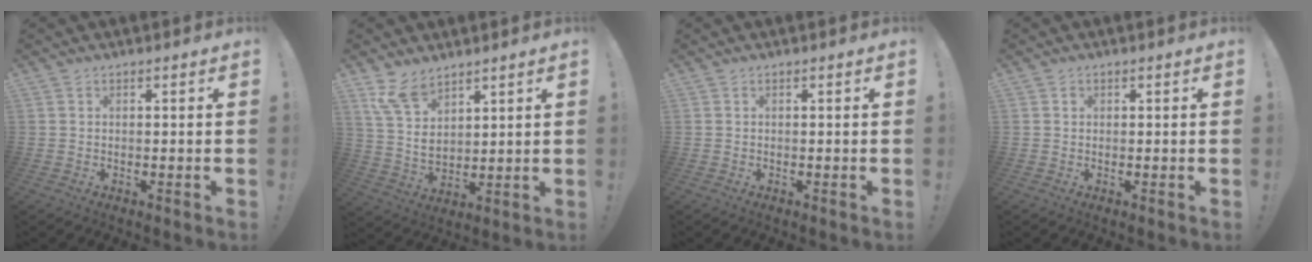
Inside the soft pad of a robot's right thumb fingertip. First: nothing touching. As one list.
[{"total": 10.3, "force": [7.6, 5.5, 4.2], "torque": [-0.091, -0.046, 0.154]}, {"total": 0.0}, {"total": 0.7, "force": [0.3, 0.6, 0.0], "torque": [-0.003, 0.004, 0.006]}]